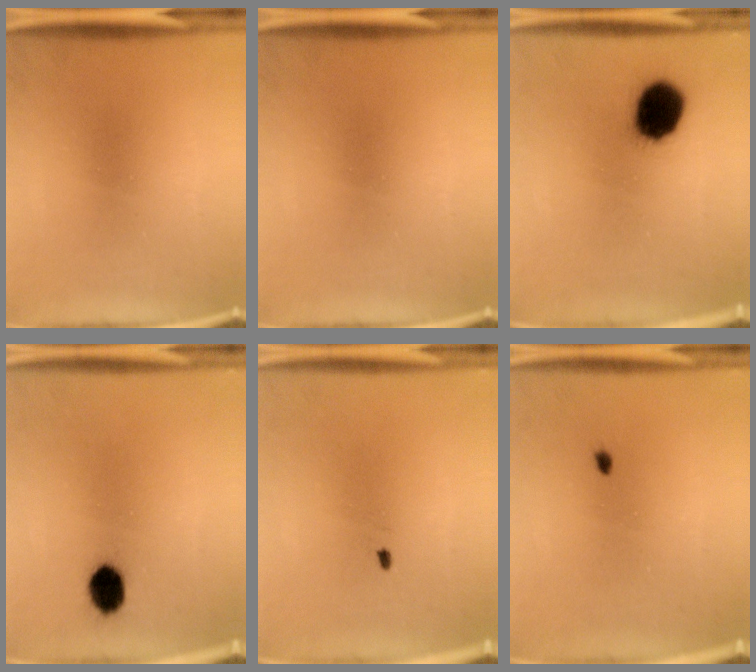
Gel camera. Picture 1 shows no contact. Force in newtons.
{"total": 0.0}
{"total": 13.4}
{"total": 5.7}
{"total": 0.5}
{"total": 1.4}